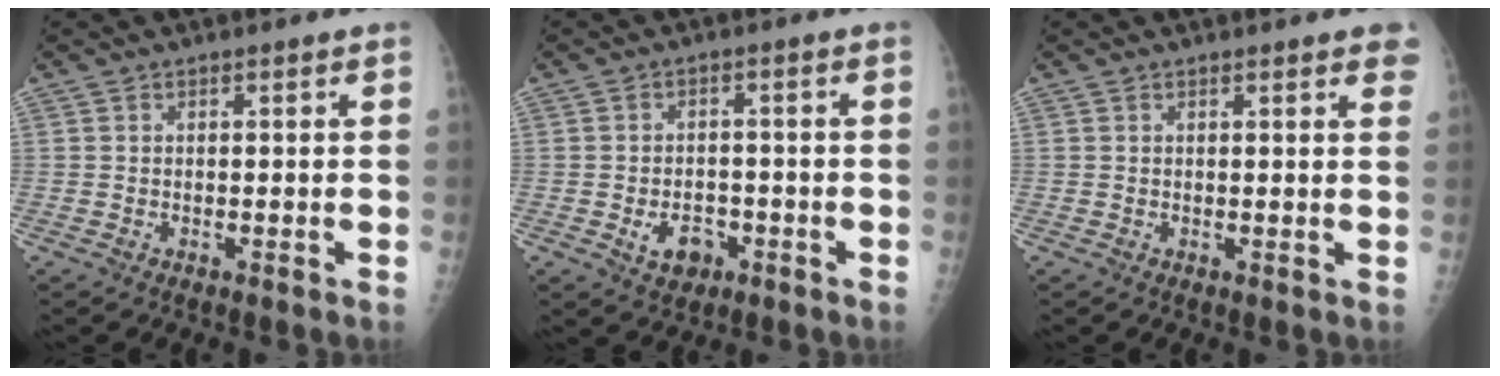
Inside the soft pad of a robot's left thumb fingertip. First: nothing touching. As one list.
[{"total": 5.2, "force": [-2.2, 3.8, 2.9], "torque": [-0.030, 0.015, -0.028]}, {"total": 3.7, "force": [2.4, 0.9, 2.7], "torque": [-0.017, 0.001, 0.022]}]